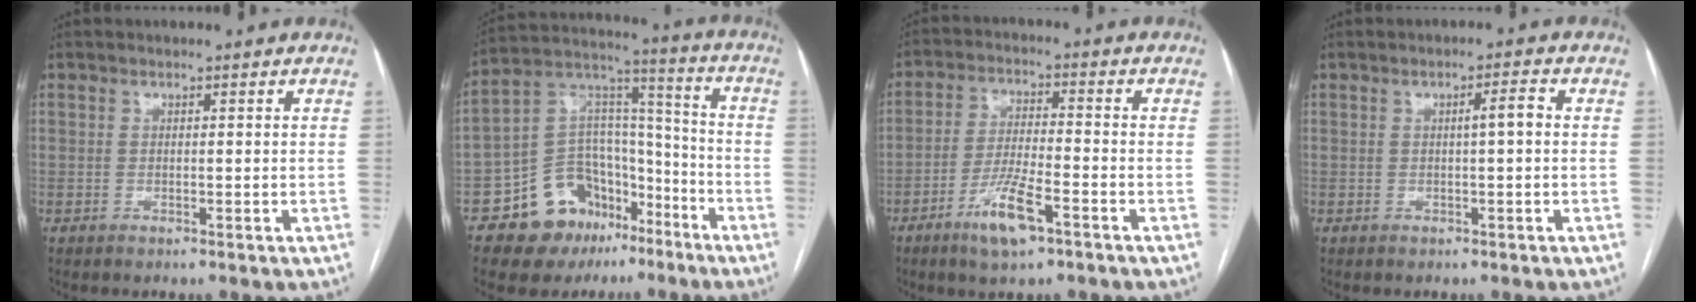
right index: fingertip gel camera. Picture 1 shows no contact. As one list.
[{"total": 15.3, "force": [-9.4, 10.5, 6.0], "torque": [-0.084, 0.081, -0.147]}, {"total": 8.0, "force": [-4.6, 1.4, 6.4], "torque": [-0.127, -0.007, -0.083]}, {"total": 2.4, "force": [0.1, 0.1, 2.4], "torque": [-0.035, 0.005, 0.002]}]